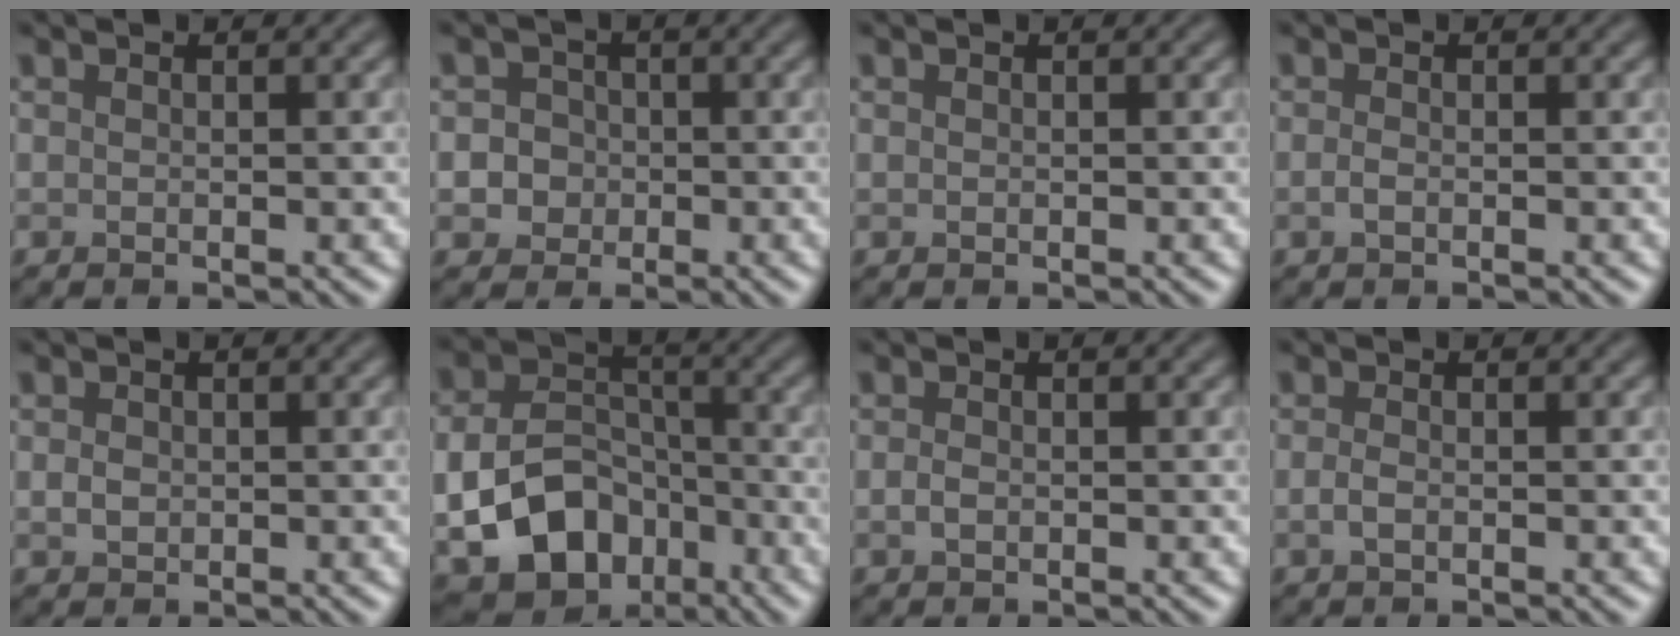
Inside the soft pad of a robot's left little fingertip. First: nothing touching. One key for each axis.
{"total": 3.5, "fx": -0.1, "fy": 3.3, "fz": 1.2, "tx": 0.010, "ty": 0.020, "tz": -0.024}
{"total": 0.0}
{"total": 0.7, "fx": -0.3, "fy": 0.3, "fz": 0.6, "tx": -0.016, "ty": -0.002, "tz": -0.007}
{"total": 1.0, "fx": 0.0, "fy": 0.9, "fz": 0.6, "tx": -0.012, "ty": -0.001, "tz": -0.001}
{"total": 10.4, "fx": -3.7, "fy": 7.6, "fz": 6.1, "tx": -0.119, "ty": -0.027, "tz": -0.048}
{"total": 0.8, "fx": -0.2, "fy": 0.5, "fz": 0.6, "tx": -0.014, "ty": -0.001, "tz": -0.005}
{"total": 1.0, "fx": -0.3, "fy": 0.5, "fz": 0.9, "tx": -0.022, "ty": -0.002, "tz": -0.009}